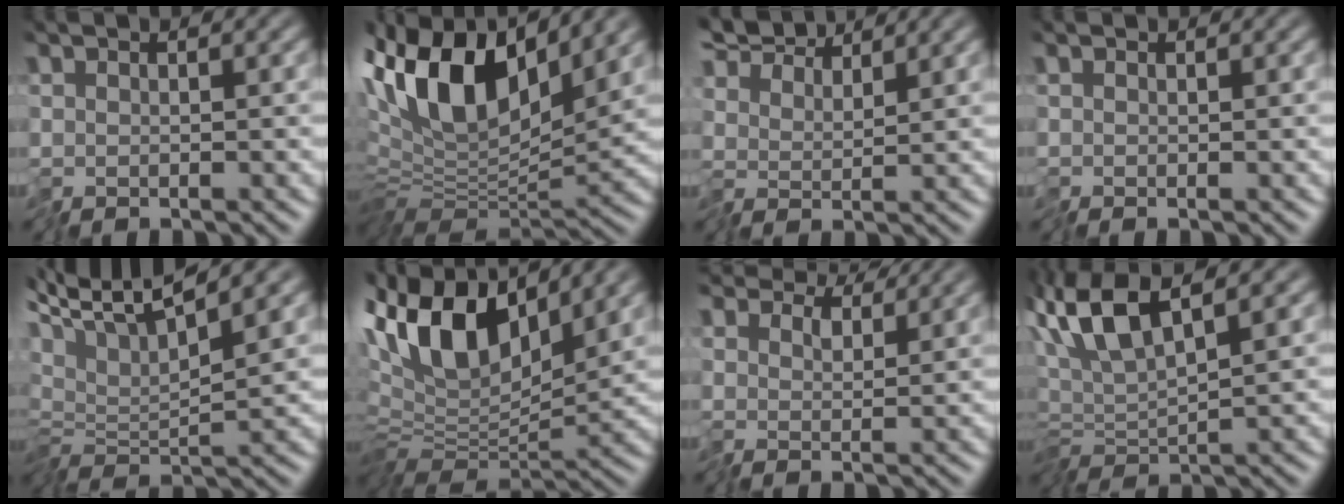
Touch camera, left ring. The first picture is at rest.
{"total": 11.2, "force": [3.9, 5.7, 8.8], "torque": [-0.166, 0.008, 0.071]}
{"total": 6.5, "force": [5.8, 1.8, 2.4], "torque": [-0.066, 0.024, 0.087]}
{"total": 0.0}
{"total": 6.6, "force": [1.6, 1.5, 6.2], "torque": [-0.119, 0.013, 0.017]}
{"total": 11.1, "force": [4.5, 6.1, 8.1], "torque": [-0.156, 0.017, 0.077]}
{"total": 5.1, "force": [4.3, 2.1, 1.7], "torque": [-0.042, 0.010, 0.056]}
{"total": 5.5, "force": [1.8, 1.6, 4.9], "torque": [-0.108, 0.011, 0.027]}